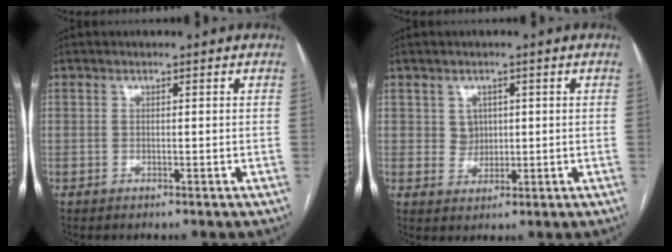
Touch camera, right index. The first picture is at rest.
{"total": 2.9, "force": [0.8, 2.6, 0.9], "torque": [-0.013, 0.001, 0.014]}